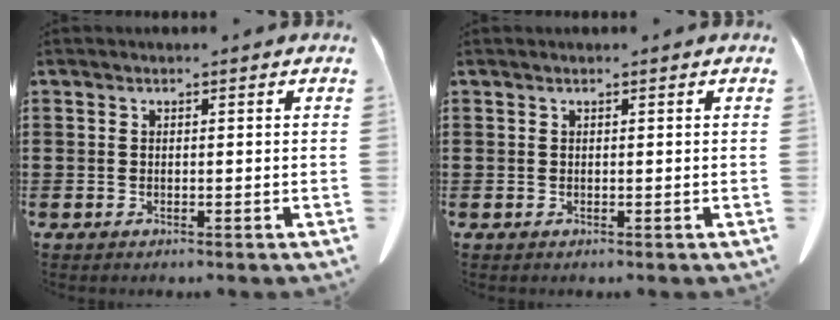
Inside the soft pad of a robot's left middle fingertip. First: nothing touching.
{"total": 0.0}